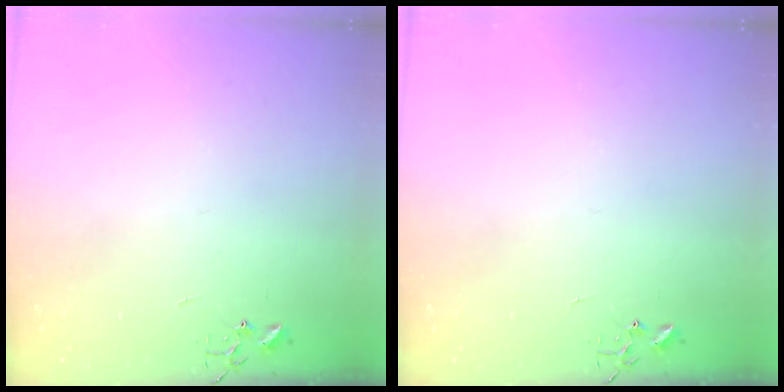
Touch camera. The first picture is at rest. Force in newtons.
{"total": 0.0}